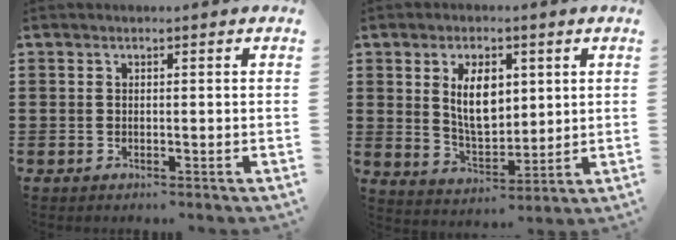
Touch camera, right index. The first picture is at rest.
{"total": 8.2, "force": [2.2, 4.6, 6.4], "torque": [-0.115, 0.004, 0.035]}